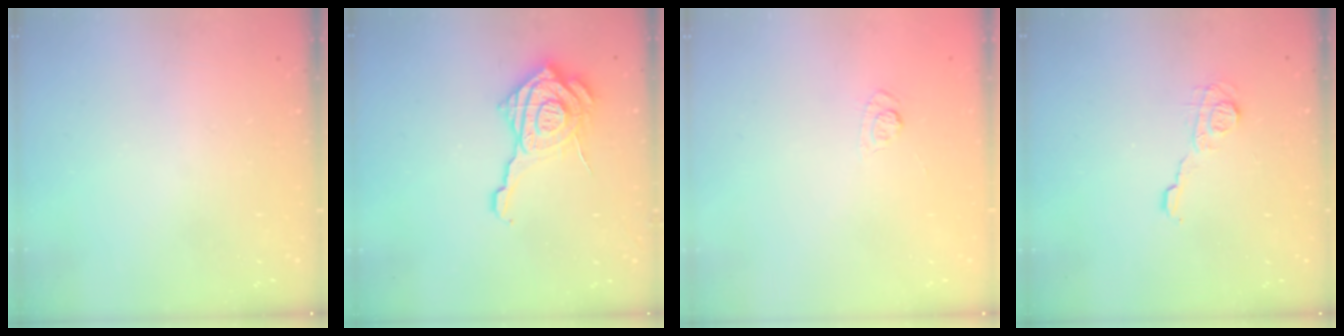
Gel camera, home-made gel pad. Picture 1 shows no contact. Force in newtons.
{"total": 17.8, "press": 17.8, "slide": 1.5}
{"total": 3.5, "press": 3.1, "slide": 1.6}
{"total": 7.8, "press": 7.8, "slide": 0.1}